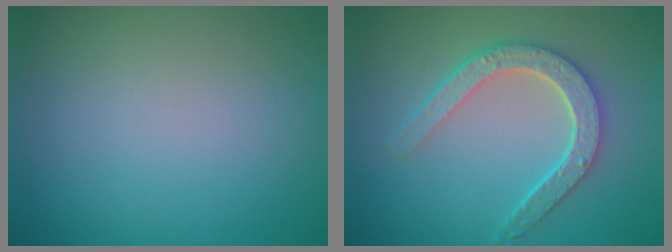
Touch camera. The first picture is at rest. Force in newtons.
{"total": 4.5, "press": 3.7, "slide": 2.6}